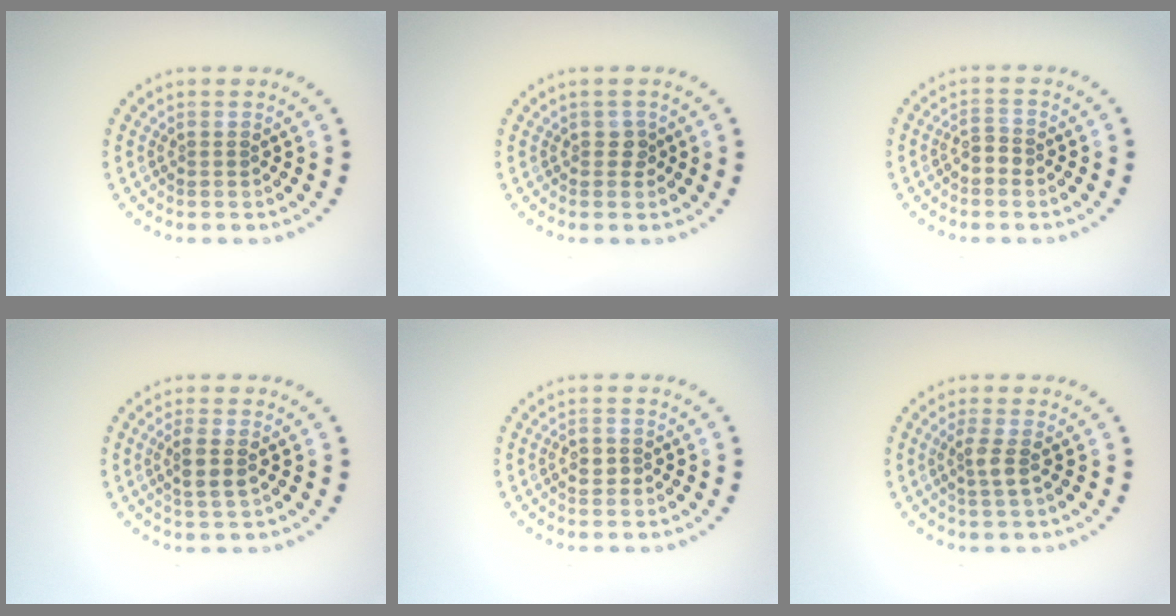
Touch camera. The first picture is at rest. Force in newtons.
{"total": 1.0, "press": 0.9, "slide": 0.4}
{"total": 1.3, "press": 1.2, "slide": 0.5}
{"total": 2.0, "press": 1.8, "slide": 0.8}
{"total": 1.0, "press": 1.0, "slide": 0.1}
{"total": 1.7, "press": 1.4, "slide": 1.0}